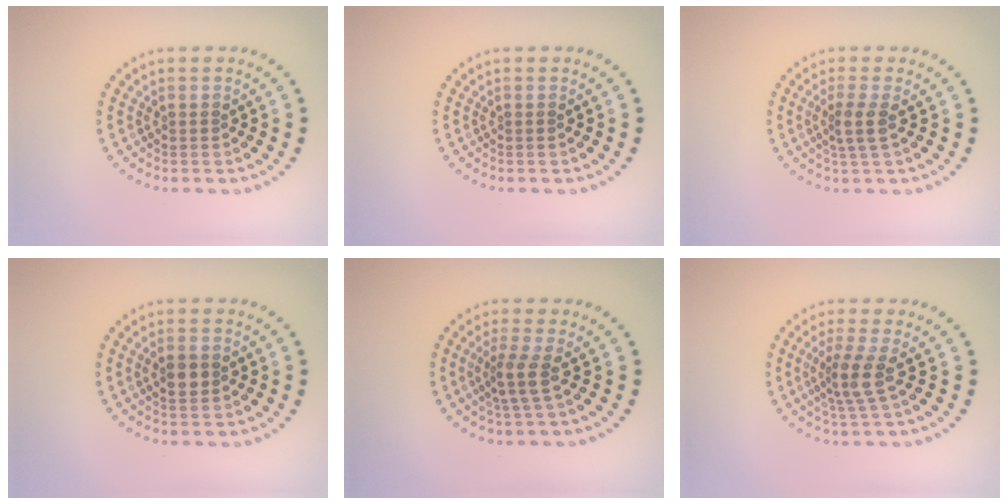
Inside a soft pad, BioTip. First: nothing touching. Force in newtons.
{"total": 0.0}
{"total": 1.8, "press": 1.5, "slide": 1.1}
{"total": 2.1, "press": 2.1, "slide": 0.2}
{"total": 2.5, "press": 1.9, "slide": 1.6}
{"total": 2.9, "press": 2.2, "slide": 1.9}